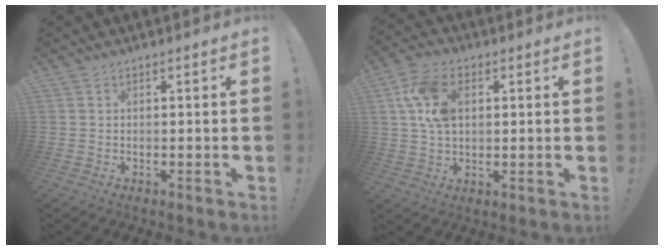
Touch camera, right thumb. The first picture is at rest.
{"total": 12.4, "force": [3.5, 8.3, 8.6], "torque": [-0.173, 0.012, 0.068]}